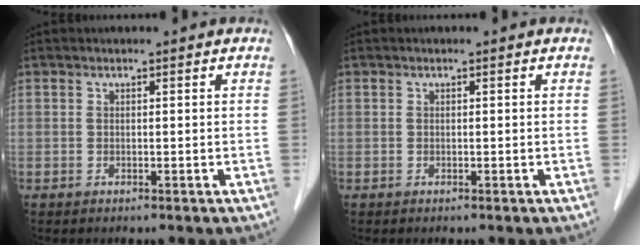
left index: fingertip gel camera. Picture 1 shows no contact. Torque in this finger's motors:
{"motor_torque": [0.01, -0.01, 0.00, 0.00]}